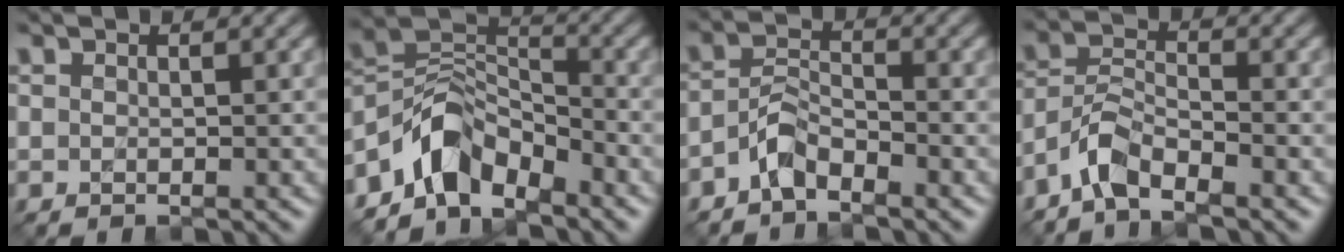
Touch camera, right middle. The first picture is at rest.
{"total": 6.0, "force": [-4.4, 3.1, 2.7], "torque": [-0.031, 0.004, -0.093]}
{"total": 2.7, "force": [-2.1, 1.0, 1.4], "torque": [-0.027, 0.012, -0.047]}
{"total": 3.6, "force": [-2.9, 1.1, 1.9], "torque": [-0.035, 0.008, -0.067]}